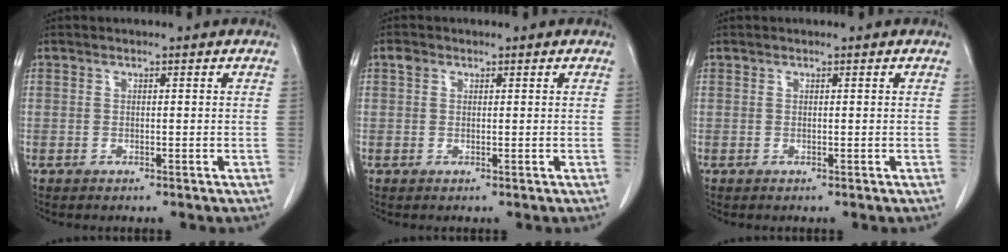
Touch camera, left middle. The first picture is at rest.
{"total": 1.0, "force": [0.5, 0.8, 0.4], "torque": [-0.007, 0.011, 0.008]}
{"total": 0.0}